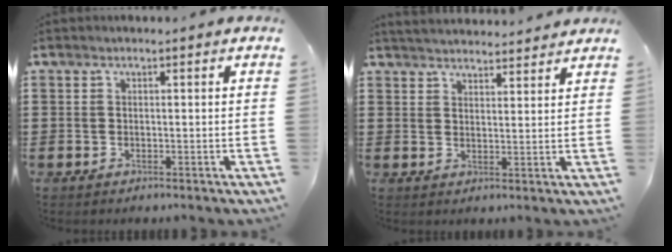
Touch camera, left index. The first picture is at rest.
{"total": 3.2, "force": [3.2, -0.1, 0.1], "torque": [-0.011, -0.013, 0.058]}